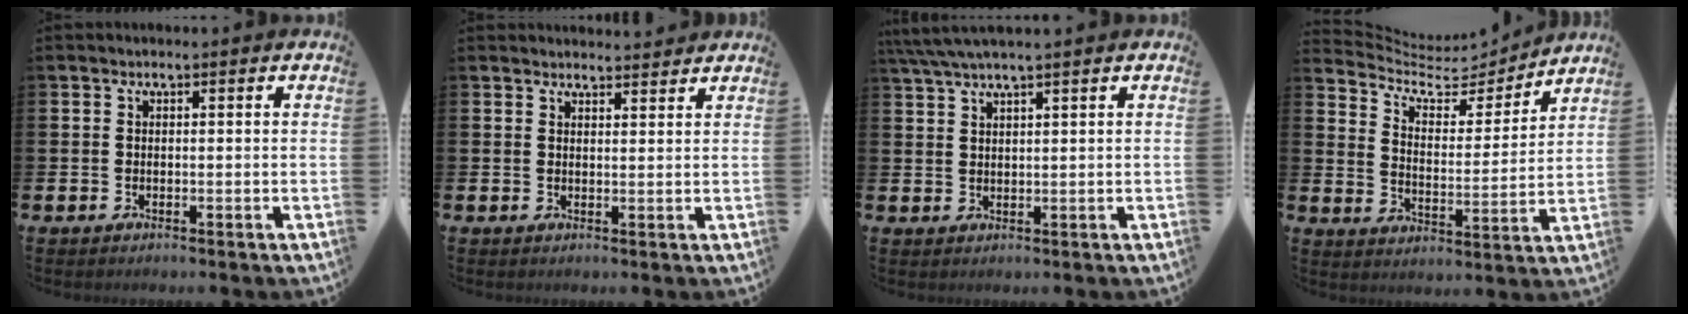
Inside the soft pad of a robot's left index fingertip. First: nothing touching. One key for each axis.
{"total": 2.3, "fx": 2.3, "fy": 0.1, "fz": -0.1, "tx": 0.014, "ty": -0.018, "tz": 0.038}
{"total": 3.4, "fx": 2.9, "fy": -0.2, "fz": 1.8, "tx": -0.049, "ty": -0.001, "tz": 0.055}
{"total": 6.7, "fx": 5.9, "fy": 2.4, "fz": 1.9, "tx": -0.060, "ty": -0.052, "tz": 0.096}